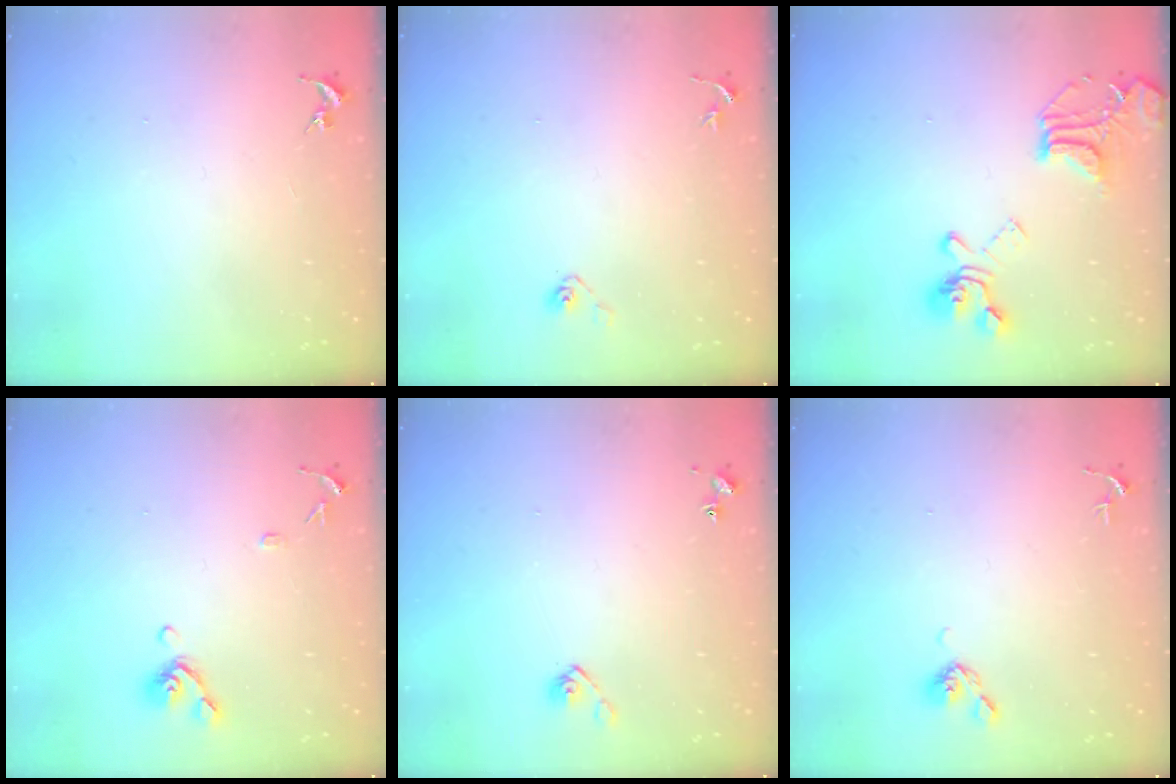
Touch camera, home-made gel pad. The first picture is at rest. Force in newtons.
{"total": 3.6, "press": 3.3, "slide": 1.4}
{"total": 18.4, "press": 18.3, "slide": 1.9}
{"total": 8.9, "press": 8.8, "slide": 1.4}
{"total": 4.4, "press": 4.3, "slide": 0.7}
{"total": 5.0, "press": 4.9, "slide": 0.8}